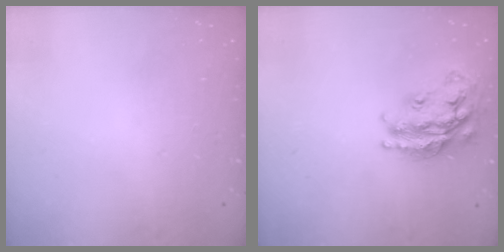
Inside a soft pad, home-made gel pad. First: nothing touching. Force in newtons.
{"total": 19.6, "press": 19.6, "slide": 1.4}